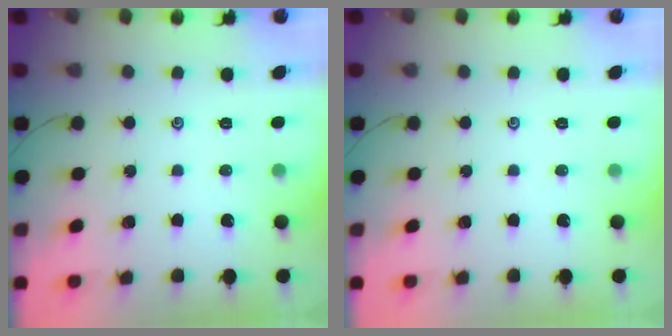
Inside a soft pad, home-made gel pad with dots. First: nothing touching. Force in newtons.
{"total": 0.0}